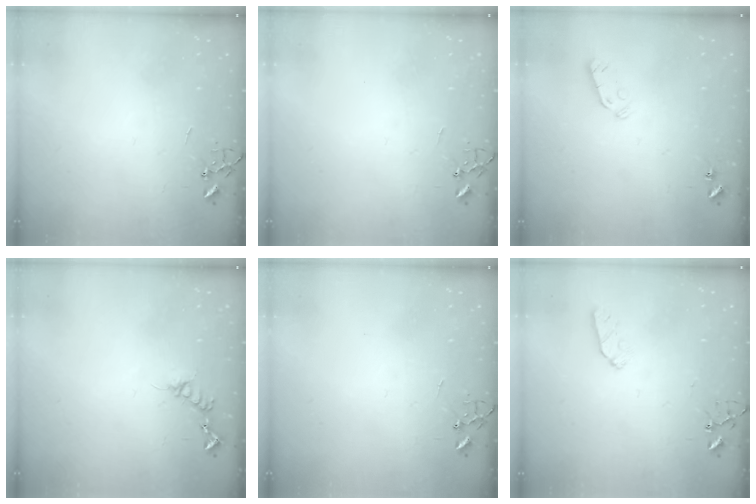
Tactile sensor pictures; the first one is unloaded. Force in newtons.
{"total": 0.0}
{"total": 3.5, "press": 3.5, "slide": 0.4}
{"total": 8.7, "press": 8.6, "slide": 0.7}
{"total": 0.0}
{"total": 5.4, "press": 5.3, "slide": 0.7}